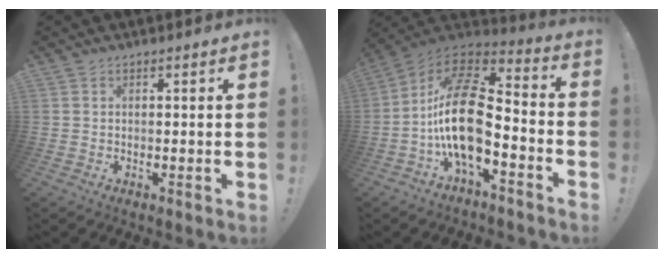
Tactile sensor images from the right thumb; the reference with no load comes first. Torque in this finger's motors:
{"motor_torque": [2.22, 2.79, 1.41, -1.35, 0.85]}